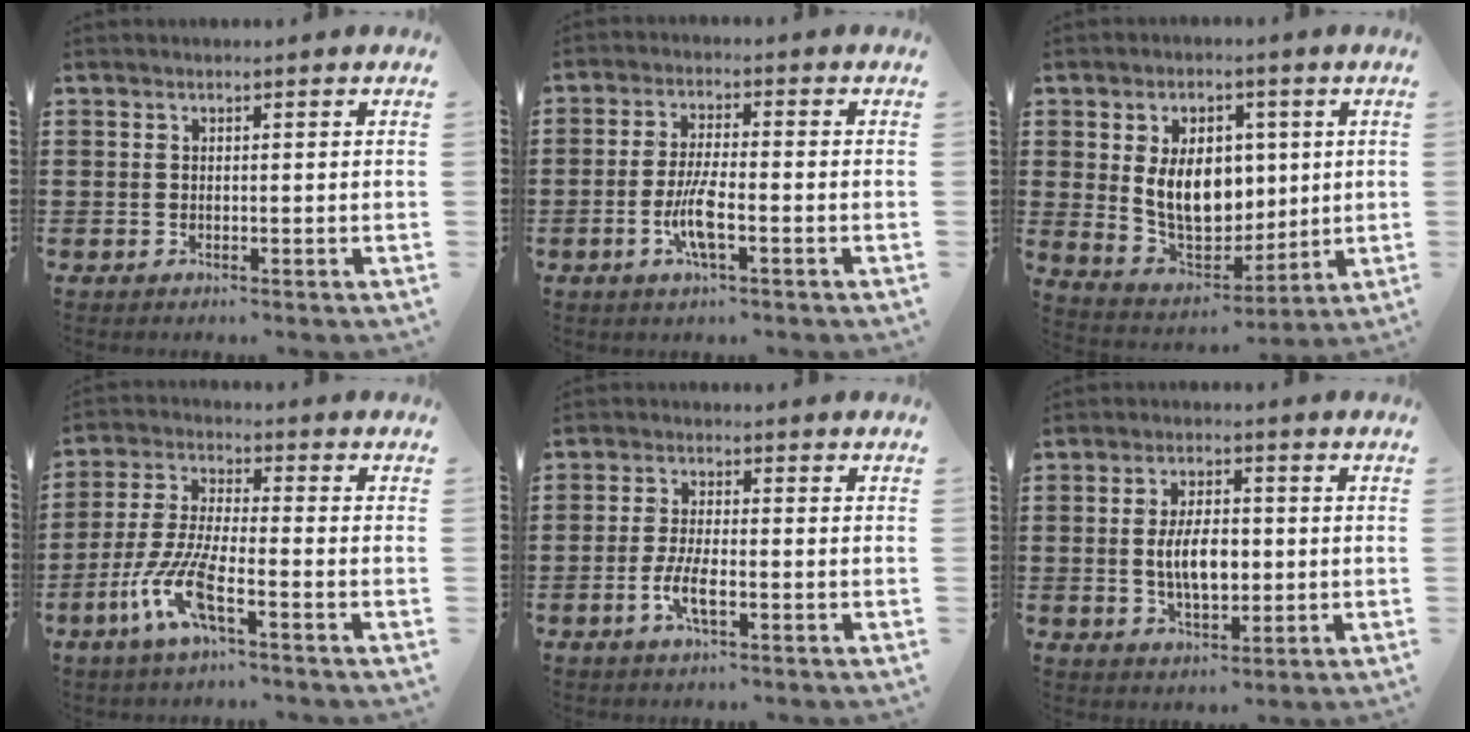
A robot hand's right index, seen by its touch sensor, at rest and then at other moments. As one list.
[{"total": 5.7, "force": [-1.8, 1.1, 5.3], "torque": [-0.115, -0.010, -0.039]}, {"total": 10.6, "force": [1.5, 7.3, 7.4], "torque": [-0.137, 0.007, 0.025]}, {"total": 8.9, "force": [-4.7, 1.7, 7.4], "torque": [-0.189, -0.019, -0.097]}, {"total": 4.5, "force": [-1.7, 1.3, 3.9], "torque": [-0.086, -0.003, -0.036]}, {"total": 6.5, "force": [-0.3, 3.3, 5.6], "torque": [-0.103, -0.003, -0.013]}]